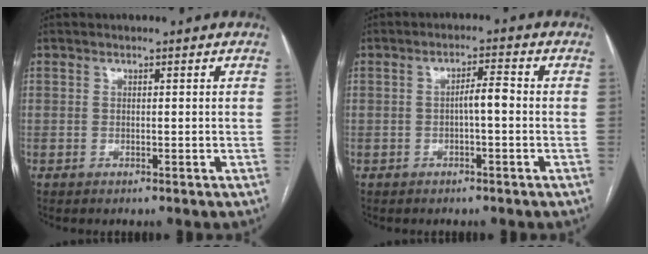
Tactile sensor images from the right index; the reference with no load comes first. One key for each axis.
{"total": 3.0, "fx": -0.5, "fy": 0.5, "fz": 2.9, "tx": -0.047, "ty": 0.008, "tz": -0.008}